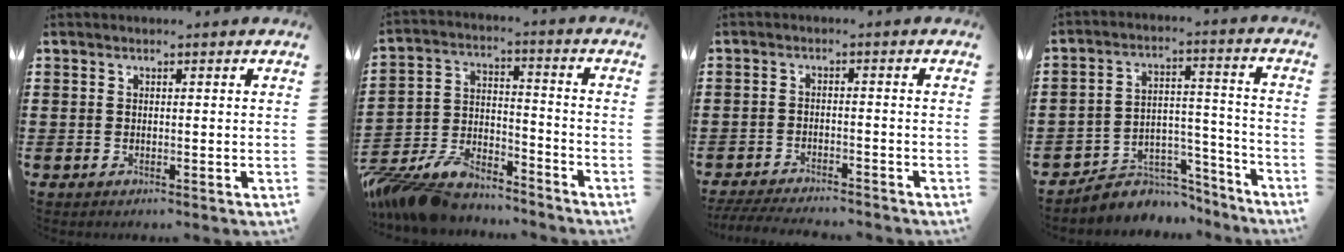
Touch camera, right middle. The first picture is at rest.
{"total": 10.0, "force": [-9.1, 2.8, 3.0], "torque": [-0.076, 0.012, -0.183]}
{"total": 3.5, "force": [-3.4, 0.2, 0.7], "torque": [-0.019, -0.003, -0.071]}
{"total": 5.7, "force": [-4.9, 2.9, 0.5], "torque": [-0.008, 0.019, -0.094]}